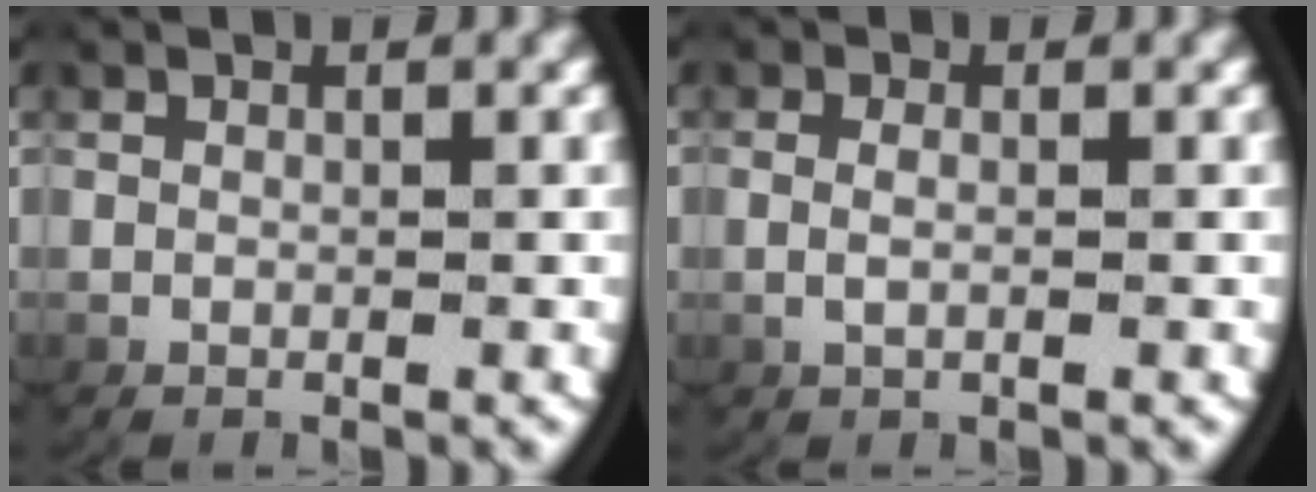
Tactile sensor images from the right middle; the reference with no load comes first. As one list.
[{"total": 1.1, "force": [-0.1, 0.3, 1.1], "torque": [-0.035, -0.007, 0.004]}]